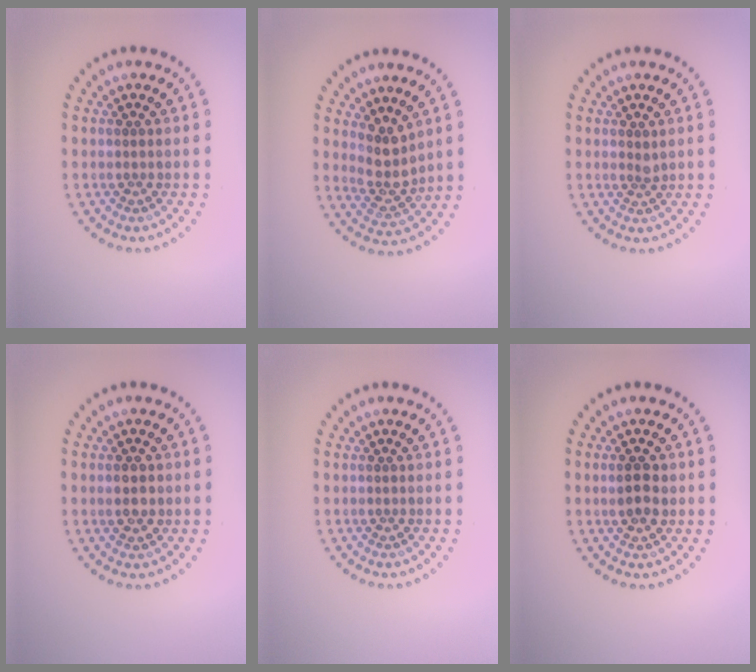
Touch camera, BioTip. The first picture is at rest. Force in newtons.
{"total": 2.9, "press": 2.4, "slide": 1.7}
{"total": 0.7, "press": 0.5, "slide": 0.4}
{"total": 1.7, "press": 1.7, "slide": 0.2}
{"total": 0.0}
{"total": 2.5, "press": 2.5, "slide": 0.5}